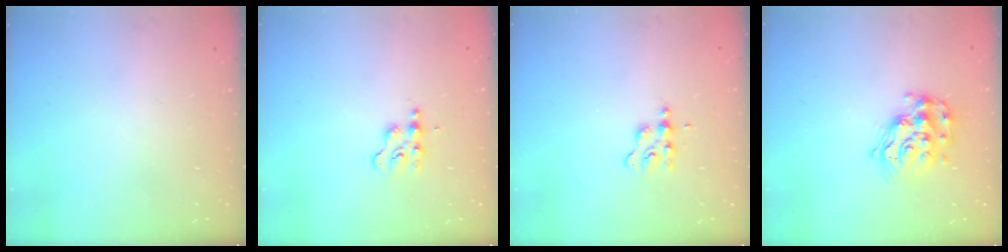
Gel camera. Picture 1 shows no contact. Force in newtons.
{"total": 2.7, "press": 2.7, "slide": 0.3}
{"total": 3.7, "press": 3.7, "slide": 0.5}
{"total": 12.8, "press": 12.8, "slide": 0.6}